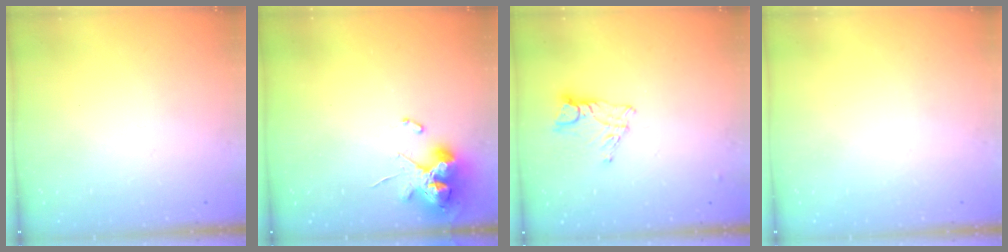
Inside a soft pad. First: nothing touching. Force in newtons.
{"total": 9.9, "press": 9.8, "slide": 1.1}
{"total": 8.0, "press": 8.0, "slide": 0.6}
{"total": 0.0}